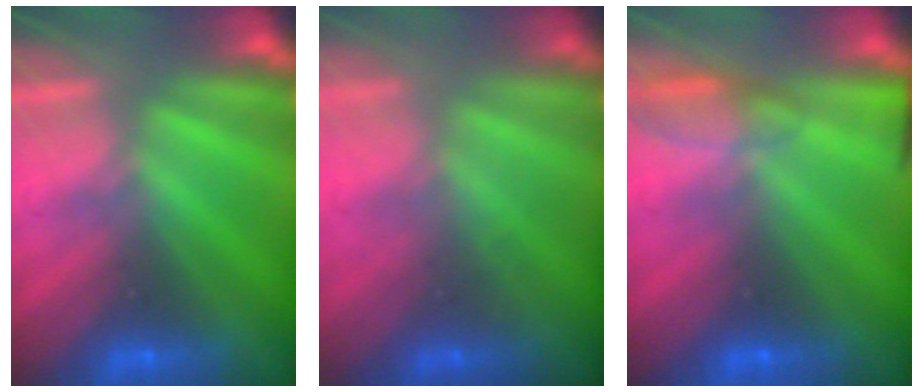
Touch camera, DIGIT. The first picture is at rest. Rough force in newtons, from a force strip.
{"total": 1.4}
{"total": 5.2}